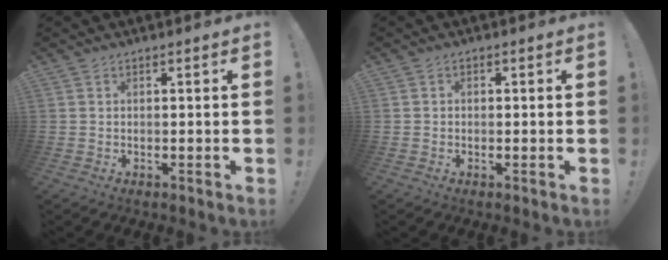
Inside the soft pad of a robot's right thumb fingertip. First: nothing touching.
{"total": 1.0, "force": [-0.4, 0.8, 0.3], "torque": [-0.005, 0.004, -0.008]}